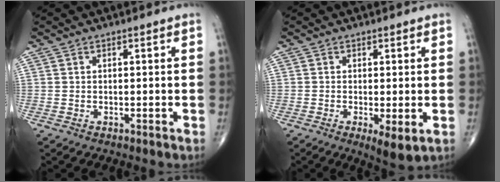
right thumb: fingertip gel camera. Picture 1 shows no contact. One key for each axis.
{"total": 2.9, "fx": -0.5, "fy": 0.7, "fz": 2.8, "tx": -0.047, "ty": -0.012, "tz": -0.008}